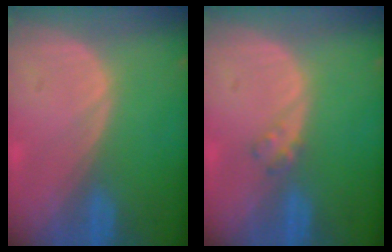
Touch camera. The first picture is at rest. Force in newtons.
{"total": 1.6, "press": 1.6, "slide": 0.2}